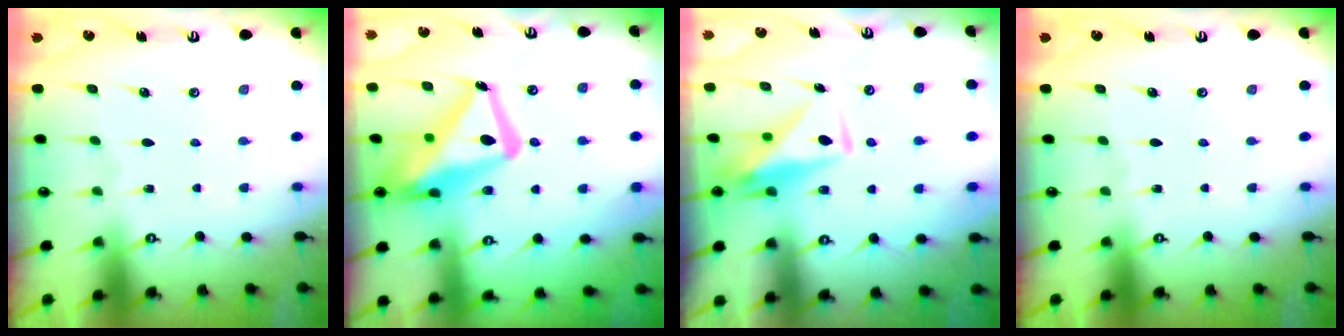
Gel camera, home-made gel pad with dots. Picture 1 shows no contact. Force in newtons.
{"total": 19.8, "press": 19.8, "slide": 1.8}
{"total": 9.5, "press": 9.4, "slide": 0.7}
{"total": 0.0}